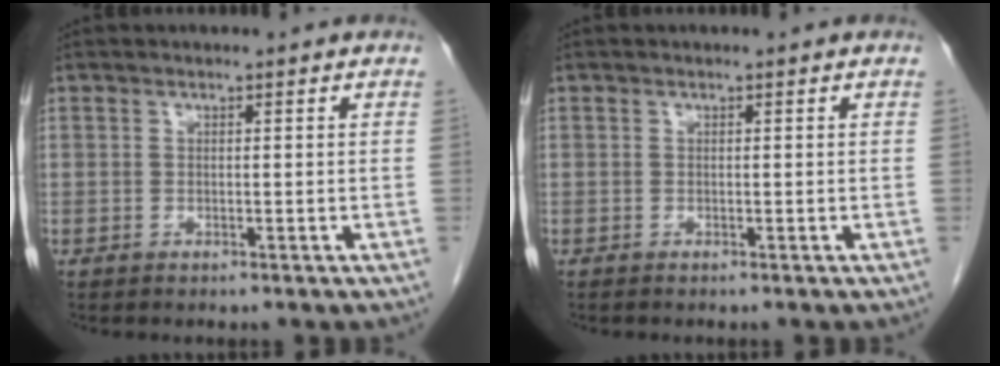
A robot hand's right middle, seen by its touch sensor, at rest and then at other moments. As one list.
[{"total": 0.0}]